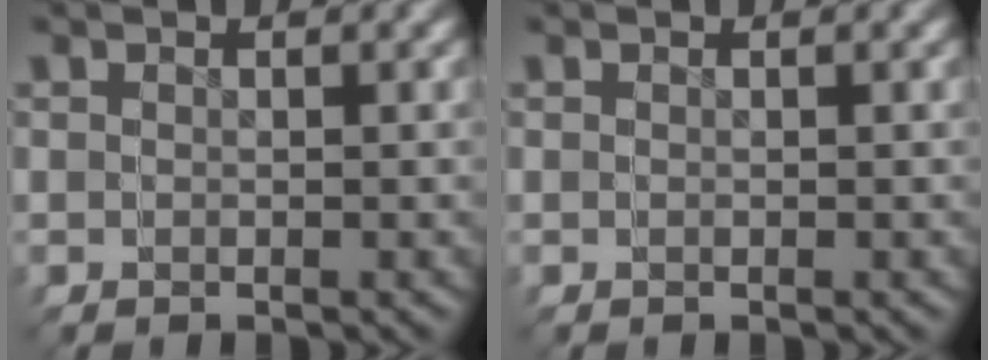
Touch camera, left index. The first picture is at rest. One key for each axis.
{"total": 0.0}